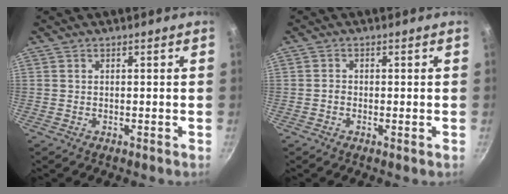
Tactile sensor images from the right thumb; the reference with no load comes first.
{"total": 1.0, "force": [-0.3, 0.6, 0.7], "torque": [-0.018, 0.004, -0.010]}